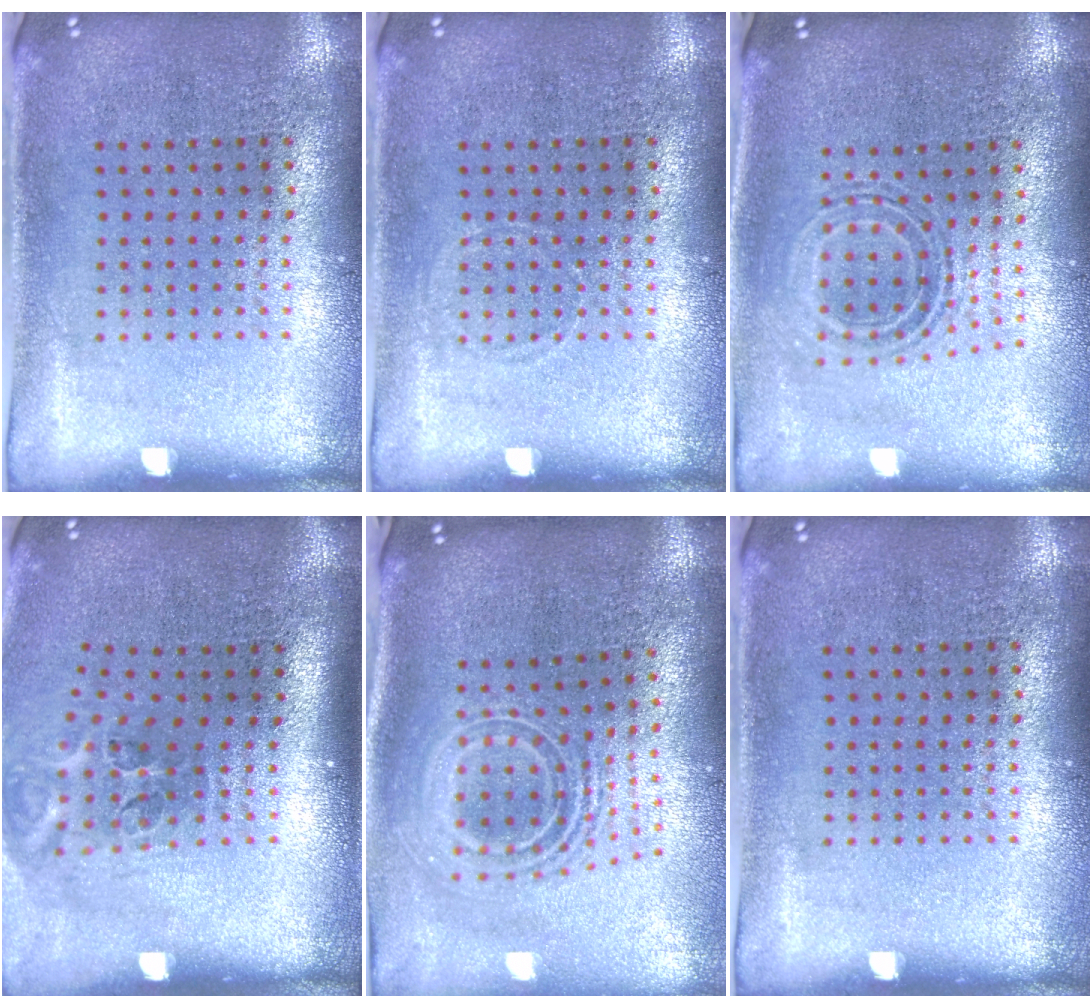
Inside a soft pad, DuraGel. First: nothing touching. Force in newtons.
{"total": 0.6, "press": 0.6, "slide": 0.0}
{"total": 0.9, "press": 0.8, "slide": 0.3}
{"total": 2.2, "press": 1.3, "slide": 1.7}
{"total": 2.5, "press": 1.8, "slide": 1.8}
{"total": 0.0}